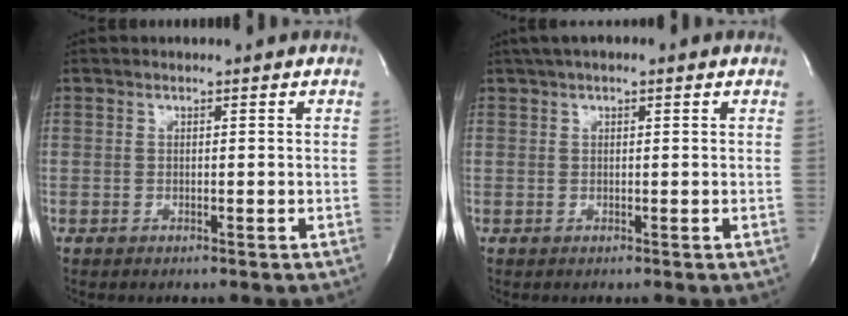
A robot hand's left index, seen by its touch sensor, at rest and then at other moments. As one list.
[{"total": 3.6, "force": [2.2, 1.0, 2.7], "torque": [-0.048, 0.022, 0.032]}]